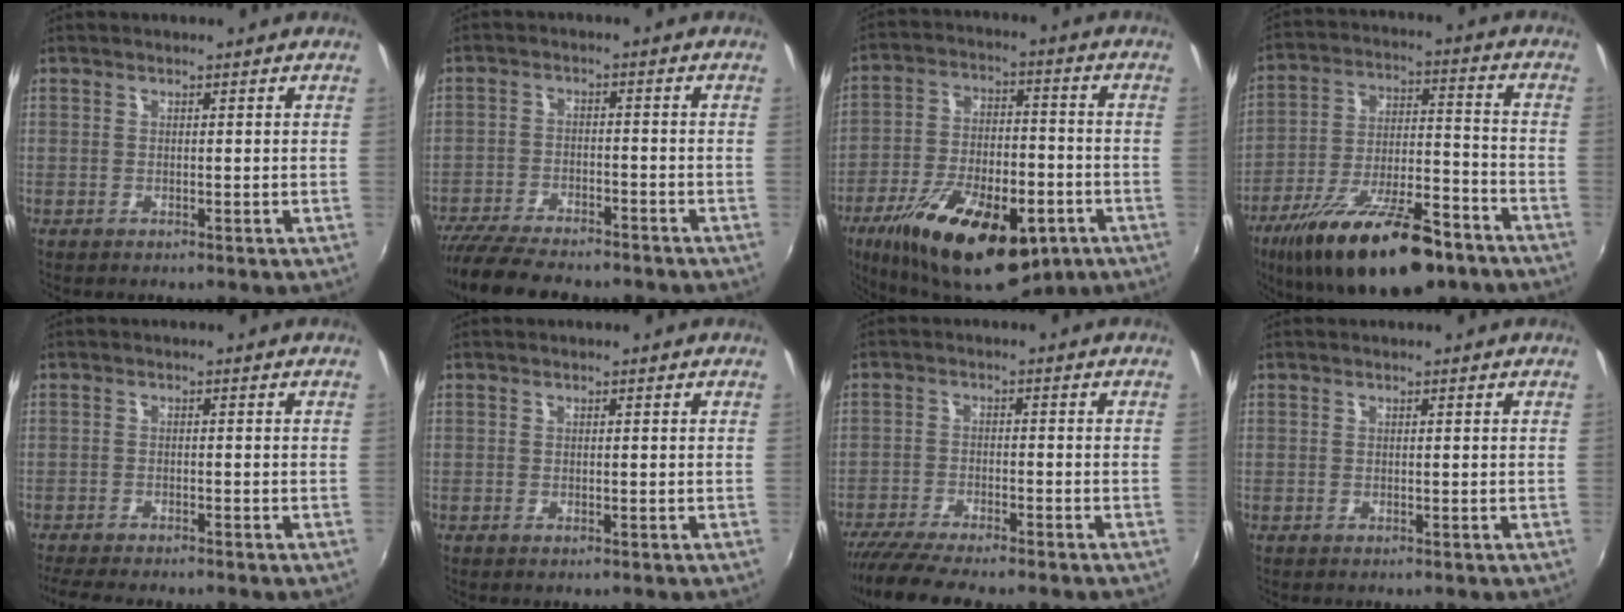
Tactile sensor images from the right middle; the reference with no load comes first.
{"total": 14.1, "force": [-12.0, 3.3, 6.5], "torque": [-0.140, -0.038, -0.194]}
{"total": 24.2, "force": [-13.3, 10.7, 17.2], "torque": [-0.319, -0.034, -0.204]}
{"total": 23.0, "force": [-15.5, 8.1, 14.9], "torque": [-0.264, -0.025, -0.240]}
{"total": 6.7, "force": [-5.9, 0.7, 3.1], "torque": [-0.074, -0.021, -0.096]}
{"total": 0.0}
{"total": 9.2, "force": [-8.0, 1.0, 4.4], "torque": [-0.108, -0.032, -0.137]}
{"total": 0.0}